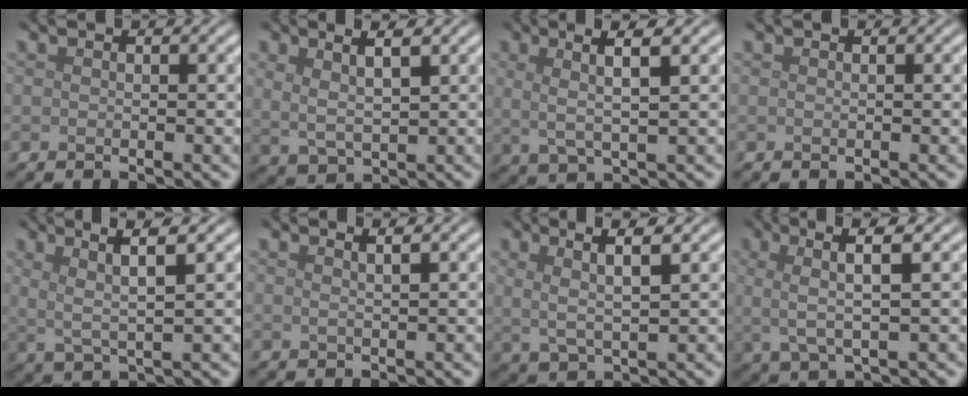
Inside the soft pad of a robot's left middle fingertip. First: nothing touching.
{"total": 3.7, "force": [1.9, 1.5, 2.8], "torque": [-0.056, 0.002, 0.031]}
{"total": 3.8, "force": [1.2, 0.8, 3.5], "torque": [-0.071, 0.001, 0.025]}
{"total": 0.0}
{"total": 3.9, "force": [1.6, 0.6, 3.4], "torque": [-0.069, 0.001, 0.034]}
{"total": 1.5, "force": [0.9, 0.5, 1.0], "torque": [-0.010, -0.001, 0.006]}
{"total": 3.6, "force": [1.5, 0.8, 3.2], "torque": [-0.065, -0.003, 0.030]}
{"total": 4.0, "force": [0.9, 0.9, 3.8], "torque": [-0.075, 0.005, 0.018]}